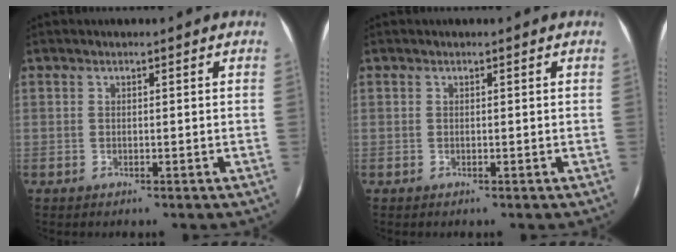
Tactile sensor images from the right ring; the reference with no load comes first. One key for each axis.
{"total": 0.0}